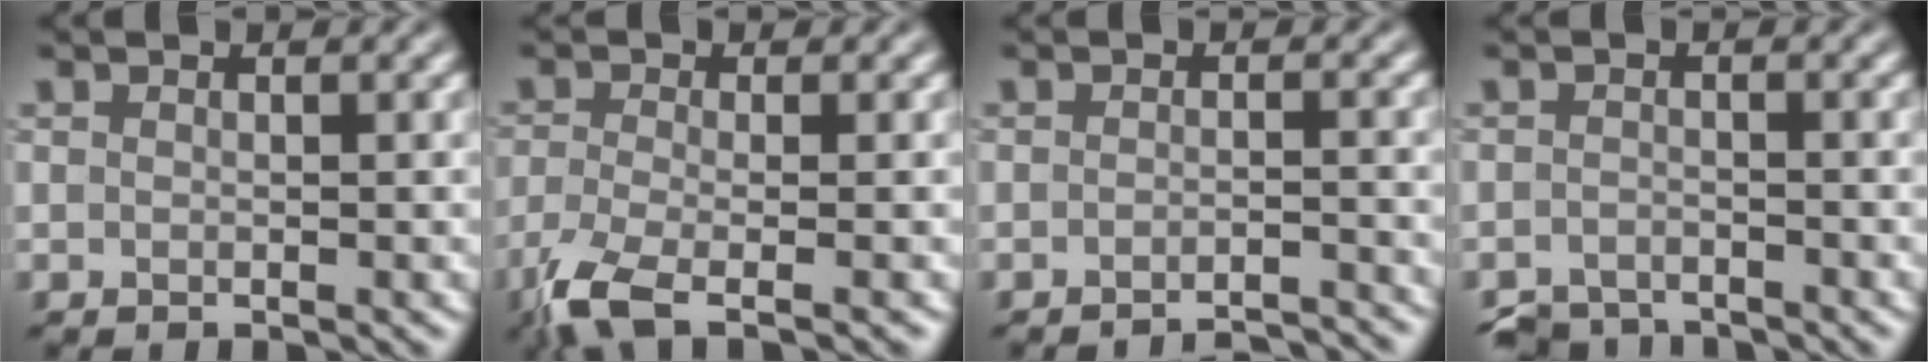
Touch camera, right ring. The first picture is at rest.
{"total": 5.3, "force": [-3.4, 1.4, 3.8], "torque": [-0.090, -0.015, -0.081]}
{"total": 3.7, "force": [-3.6, 0.0, 0.8], "torque": [-0.013, 0.007, -0.050]}
{"total": 3.6, "force": [-3.4, 1.0, 0.6], "torque": [-0.006, -0.005, -0.067]}